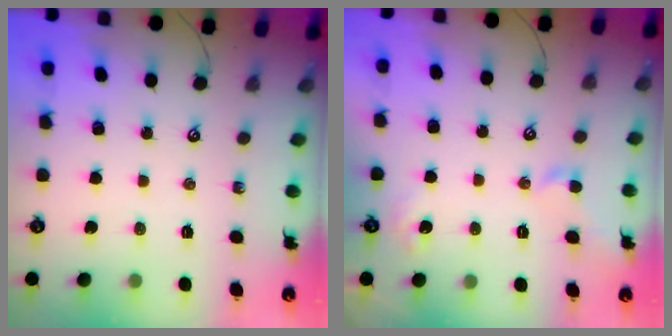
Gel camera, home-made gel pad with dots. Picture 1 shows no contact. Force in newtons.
{"total": 2.7, "press": 2.6, "slide": 0.6}